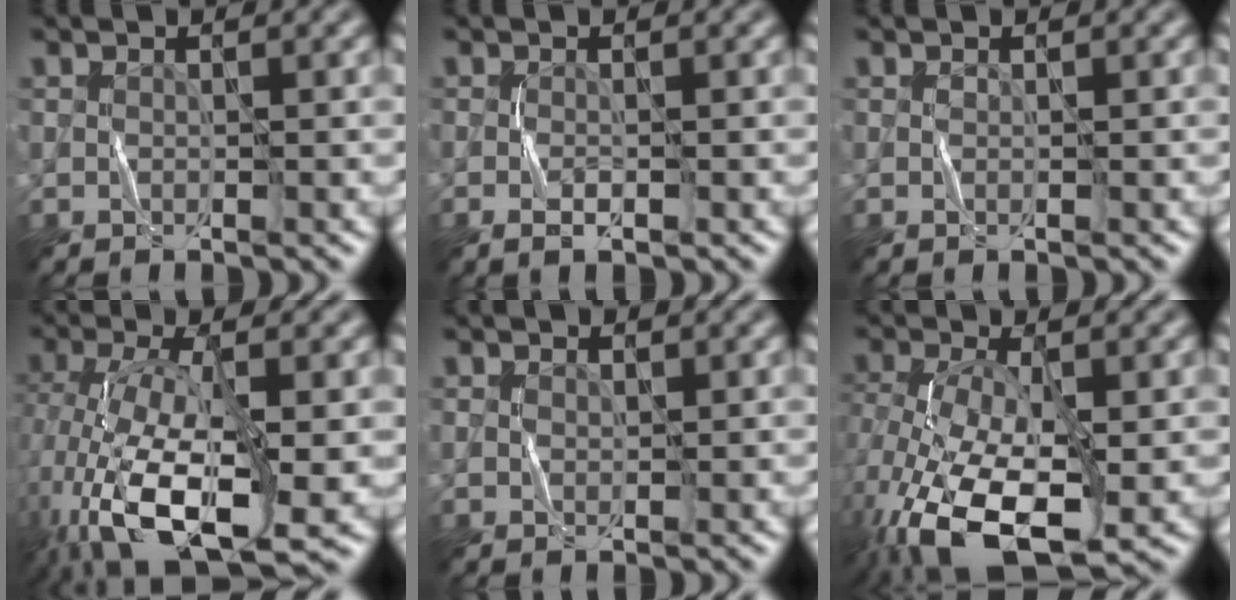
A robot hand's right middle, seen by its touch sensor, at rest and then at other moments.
{"total": 1.2, "force": [-0.5, 0.4, 1.0], "torque": [-0.021, 0.001, -0.011]}
{"total": 0.0}
{"total": 13.1, "force": [-3.9, 5.4, 11.2], "torque": [-0.231, -0.009, -0.066]}
{"total": 0.7, "force": [0.2, 0.7, 0.2], "torque": [-0.002, 0.002, 0.004]}
{"total": 12.7, "force": [-4.3, 6.1, 10.2], "torque": [-0.211, -0.021, -0.072]}